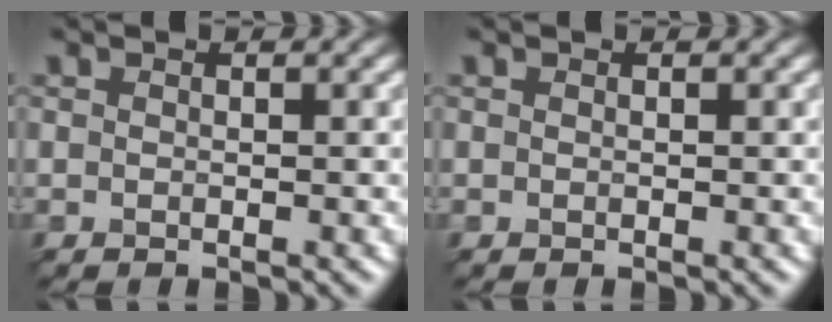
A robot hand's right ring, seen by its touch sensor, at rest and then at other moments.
{"total": 0.0}